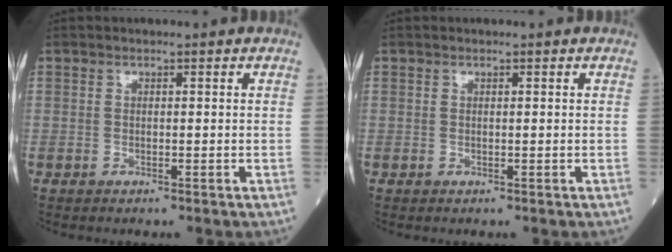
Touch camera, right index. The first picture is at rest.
{"total": 0.0}